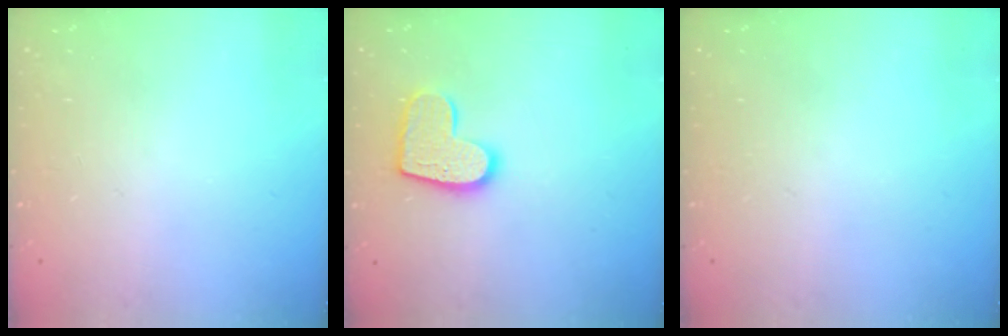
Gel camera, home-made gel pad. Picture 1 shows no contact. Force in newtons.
{"total": 12.7, "press": 12.6, "slide": 0.8}
{"total": 0.0}